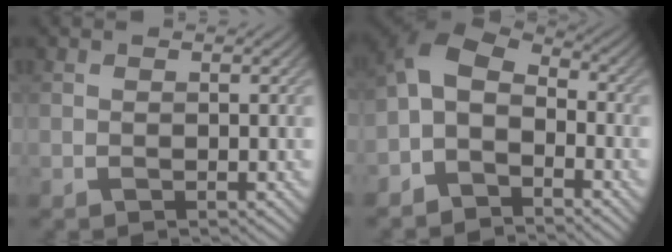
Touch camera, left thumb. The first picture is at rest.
{"total": 6.5, "force": [-3.0, 4.1, 4.1], "torque": [-0.078, 0.006, -0.073]}